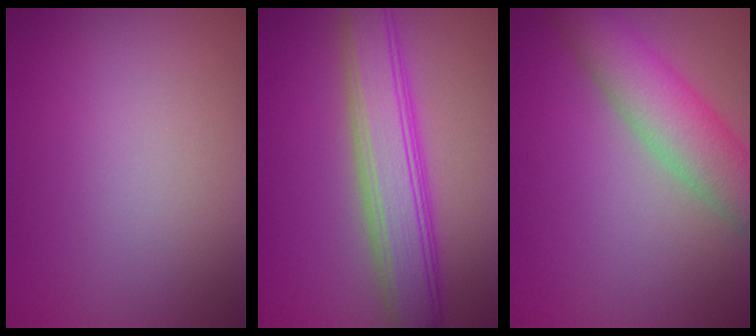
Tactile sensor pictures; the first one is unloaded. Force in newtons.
{"total": 6.5, "press": 6.5, "slide": 0.1}
{"total": 6.4, "press": 6.3, "slide": 0.5}